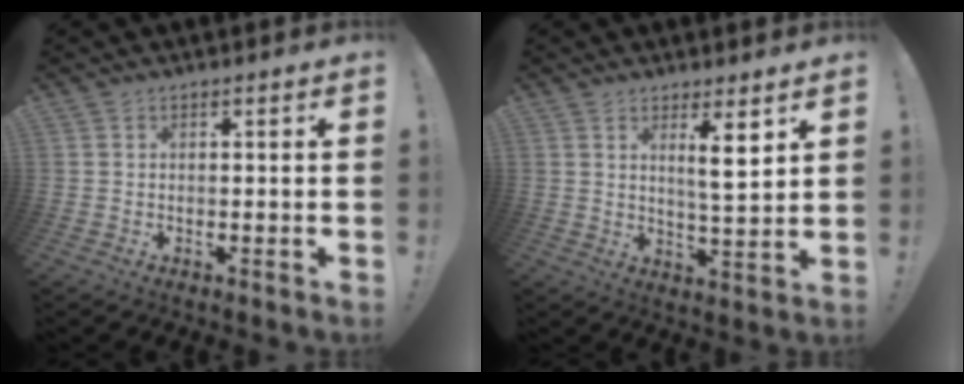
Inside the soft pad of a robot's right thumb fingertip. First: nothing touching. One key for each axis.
{"total": 7.2, "fx": 3.7, "fy": 0.7, "fz": 6.2, "tx": -0.091, "ty": -0.025, "tz": 0.052}